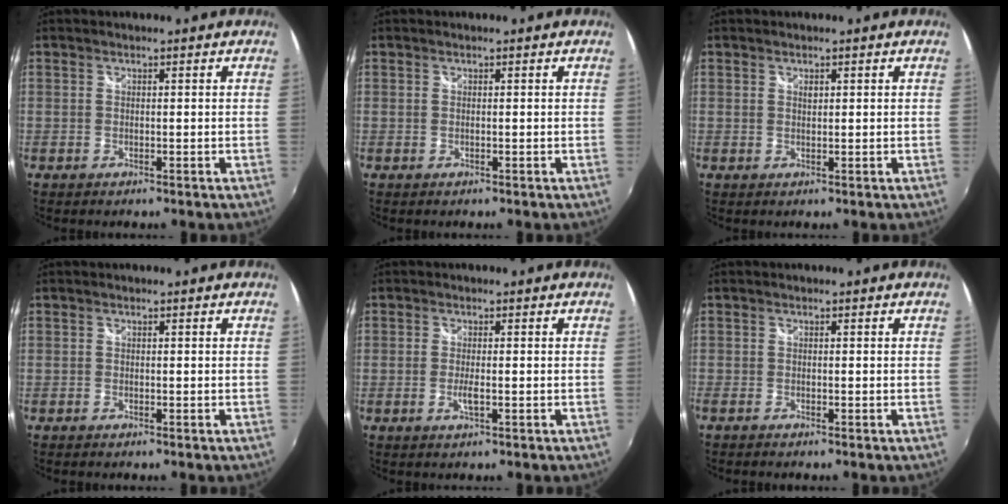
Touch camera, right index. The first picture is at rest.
{"total": 0.0}
{"total": 0.6, "force": [0.5, 0.3, 0.3], "torque": [-0.005, 0.002, 0.008]}
{"total": 0.0}
{"total": 2.0, "force": [-0.6, 0.3, 1.9], "torque": [-0.038, -0.004, -0.011]}
{"total": 0.7, "force": [-0.7, 0.0, 0.3], "torque": [-0.008, -0.003, -0.017]}